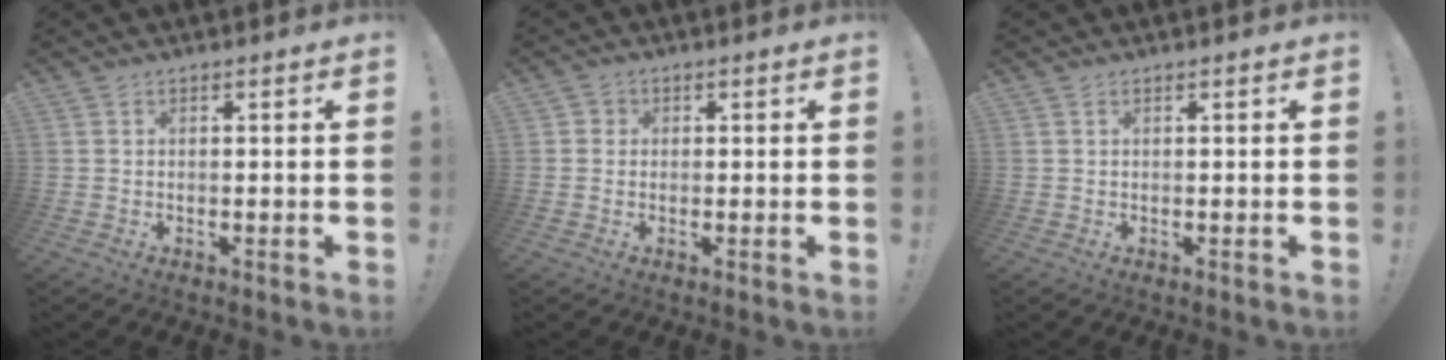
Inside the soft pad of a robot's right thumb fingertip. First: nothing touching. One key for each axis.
{"total": 1.8, "fx": -0.2, "fy": 1.8, "fz": 0.3, "tx": -0.001, "ty": 0.003, "tz": -0.003}
{"total": 0.6, "fx": 0.5, "fy": 0.2, "fz": 0.2, "tx": 0.002, "ty": -0.002, "tz": 0.009}